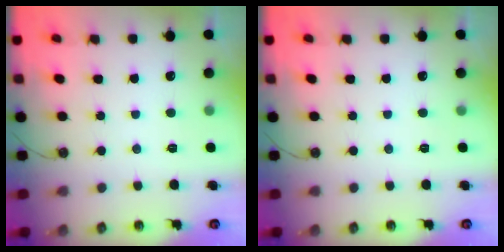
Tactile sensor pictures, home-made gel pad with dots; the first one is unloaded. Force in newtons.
{"total": 2.0, "press": 0.4, "slide": 2.0}